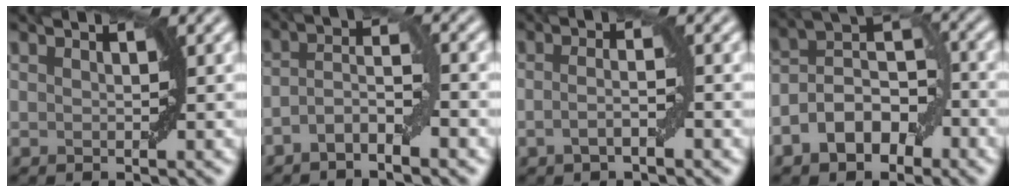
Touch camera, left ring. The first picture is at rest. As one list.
[{"total": 3.5, "force": [-2.0, 1.1, 2.6], "torque": [-0.049, 0.011, -0.041]}, {"total": 2.1, "force": [-0.7, 0.5, 1.9], "torque": [-0.037, 0.002, -0.017]}, {"total": 6.6, "force": [-3.0, 4.0, 4.3], "torque": [-0.070, 0.008, -0.064]}]